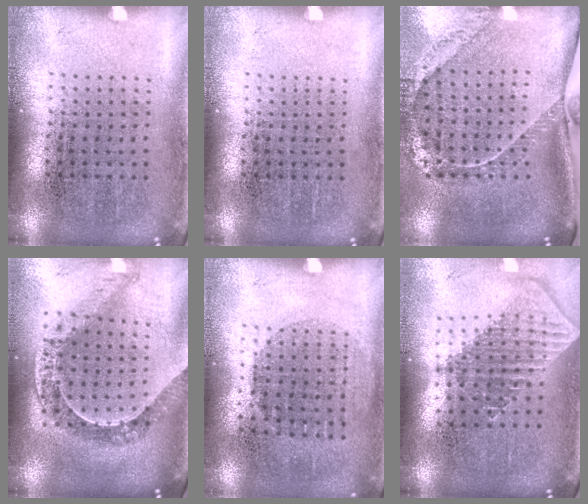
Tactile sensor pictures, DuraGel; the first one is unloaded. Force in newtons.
{"total": 0.0}
{"total": 2.4, "press": 1.7, "slide": 1.7}
{"total": 1.0, "press": 1.0, "slide": 0.1}
{"total": 1.0, "press": 0.8, "slide": 0.5}
{"total": 1.8, "press": 1.5, "slide": 1.1}